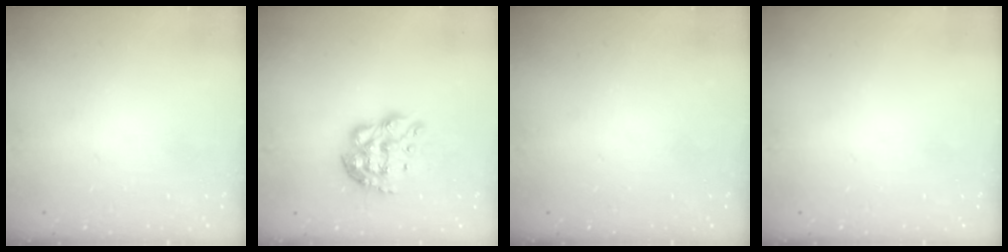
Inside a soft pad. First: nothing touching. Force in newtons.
{"total": 10.5, "press": 10.4, "slide": 0.8}
{"total": 0.0}
{"total": 0.0}